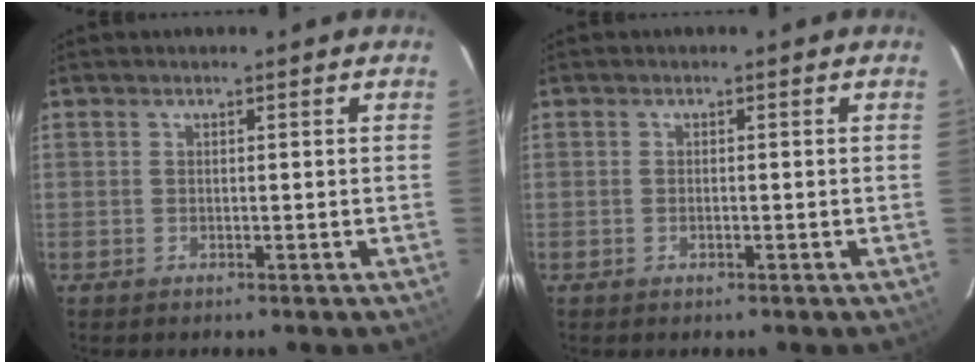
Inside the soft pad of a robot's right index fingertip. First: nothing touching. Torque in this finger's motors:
{"motor_torque": [0.48, 0.11, 0.11, 0.02]}